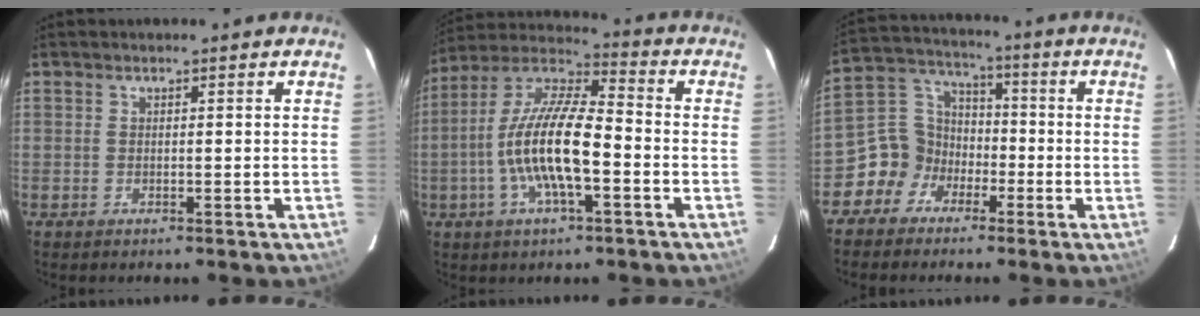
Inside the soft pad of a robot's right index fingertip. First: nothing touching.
{"total": 15.2, "force": [-3.9, 4.2, 14.1], "torque": [-0.274, 0.000, -0.079]}
{"total": 8.5, "force": [-4.6, 7.0, 1.2], "torque": [-0.033, 0.044, -0.096]}